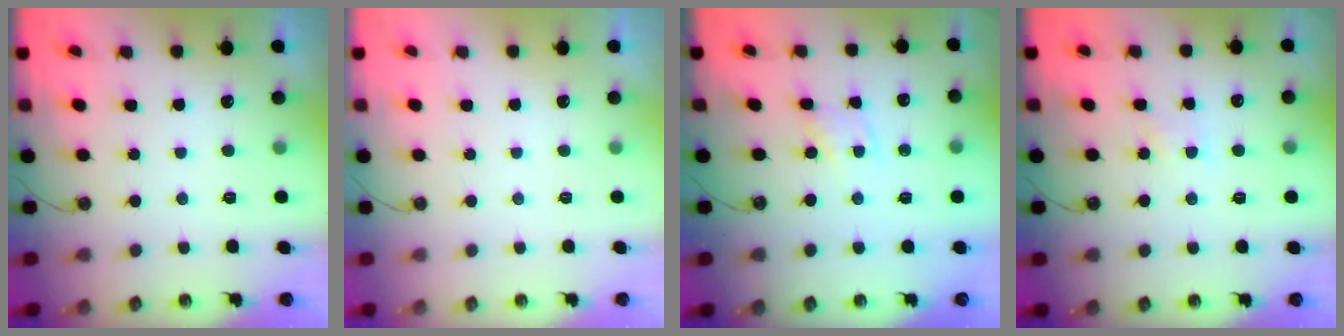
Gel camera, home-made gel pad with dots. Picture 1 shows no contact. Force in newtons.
{"total": 0.0}
{"total": 2.8, "press": 2.8, "slide": 0.3}
{"total": 4.0, "press": 4.0, "slide": 0.4}